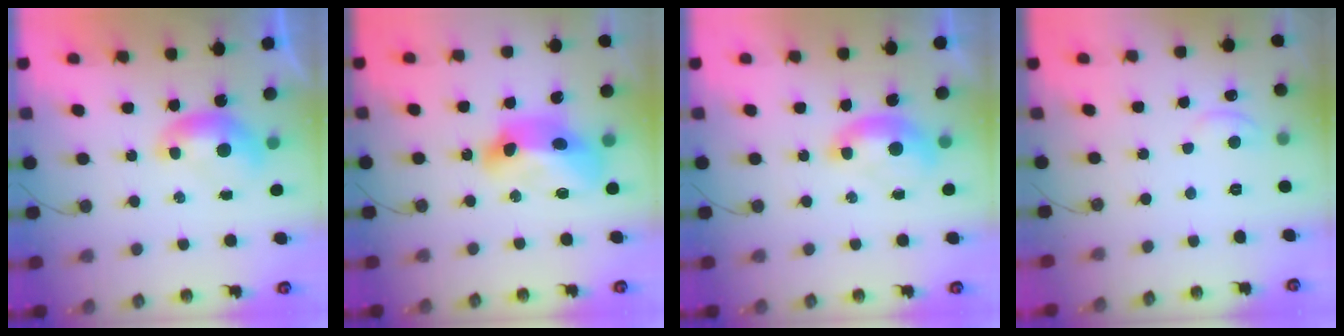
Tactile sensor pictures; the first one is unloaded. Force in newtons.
{"total": 11.4, "press": 11.3, "slide": 1.2}
{"total": 1.5, "press": 1.3, "slide": 0.7}
{"total": 1.5, "press": 1.4, "slide": 0.5}